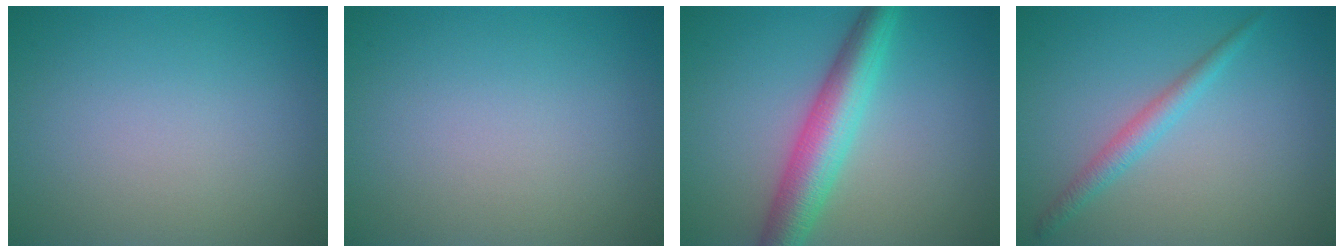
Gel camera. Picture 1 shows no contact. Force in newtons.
{"total": 0.0}
{"total": 5.8, "press": 5.8, "slide": 0.1}
{"total": 2.0, "press": 2.0, "slide": 0.0}